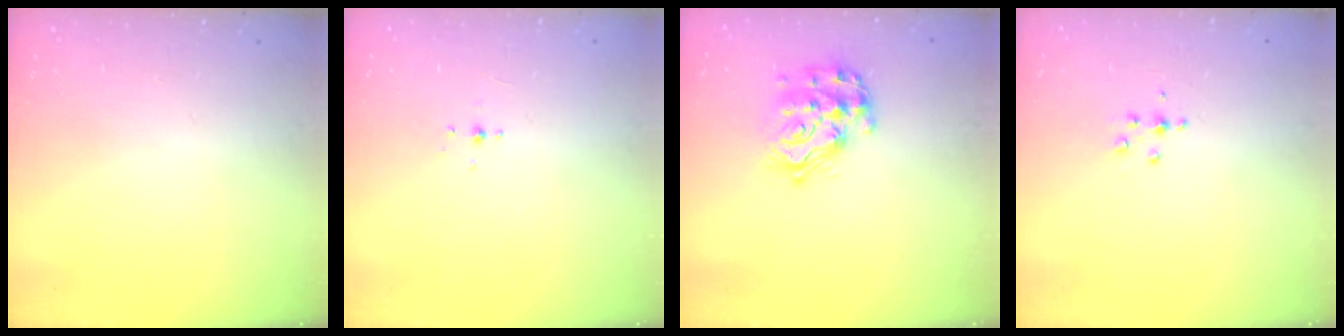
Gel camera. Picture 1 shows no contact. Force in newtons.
{"total": 2.4, "press": 2.3, "slide": 0.7}
{"total": 14.9, "press": 14.8, "slide": 1.0}
{"total": 4.2, "press": 4.1, "slide": 0.6}